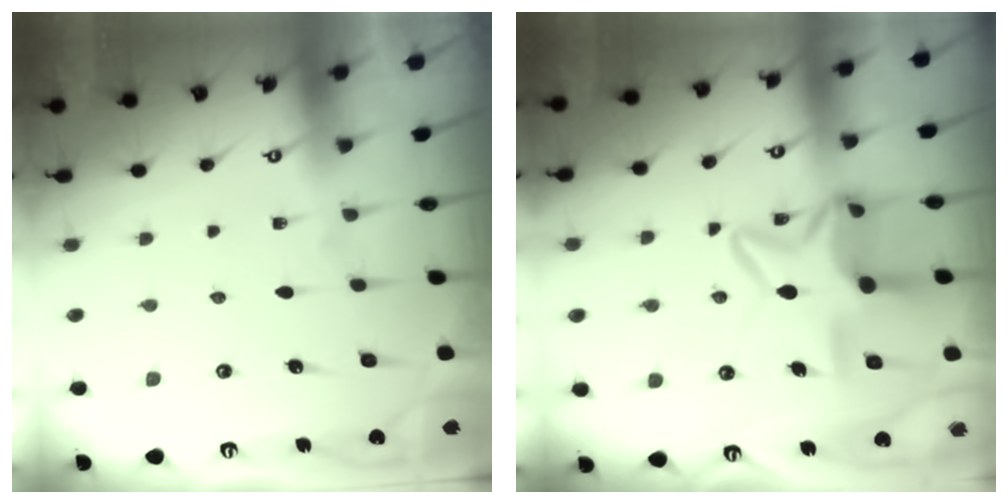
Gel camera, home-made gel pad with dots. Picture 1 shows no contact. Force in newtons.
{"total": 11.0, "press": 11.0, "slide": 1.0}